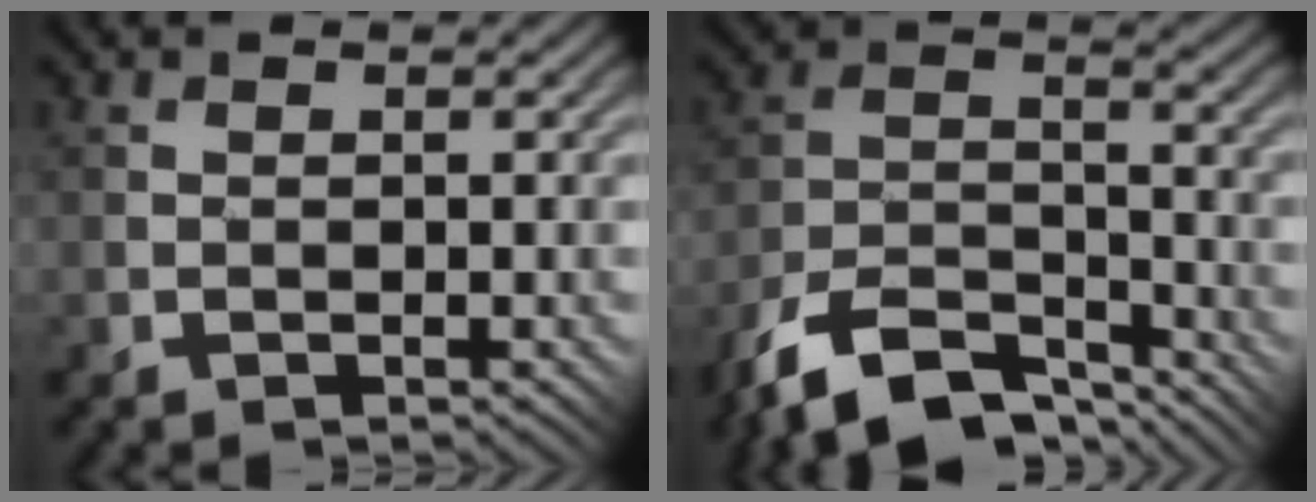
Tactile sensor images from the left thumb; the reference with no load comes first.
{"total": 11.1, "force": [-8.8, 3.9, 5.5], "torque": [-0.105, 0.001, -0.169]}